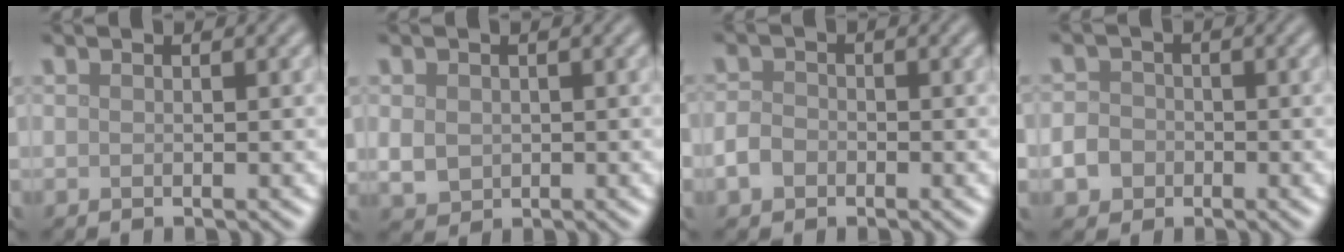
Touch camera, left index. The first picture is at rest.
{"total": 2.2, "force": [0.1, 1.9, 1.1], "torque": [-0.024, -0.004, 0.002]}
{"total": 2.0, "force": [-0.9, 1.5, 0.9], "torque": [-0.016, -0.001, -0.022]}
{"total": 4.4, "force": [-1.7, 3.7, 1.5], "torque": [-0.012, -0.005, -0.048]}